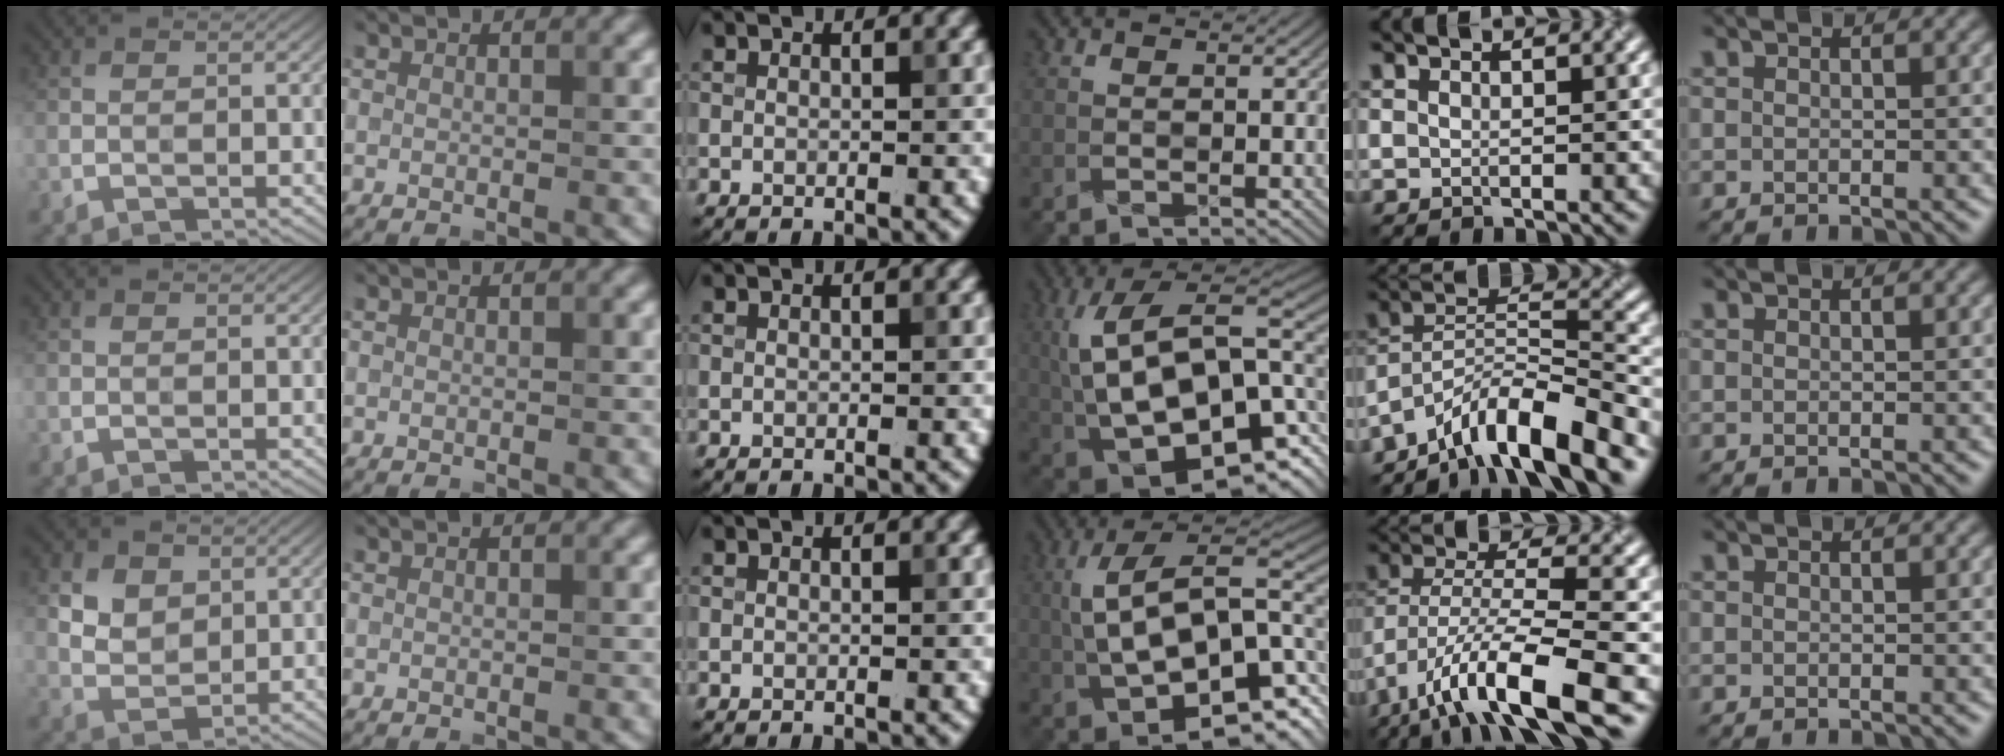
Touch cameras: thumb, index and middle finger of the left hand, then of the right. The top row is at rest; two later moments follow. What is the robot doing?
{"motion": "wrap", "object": "crepe paper"}